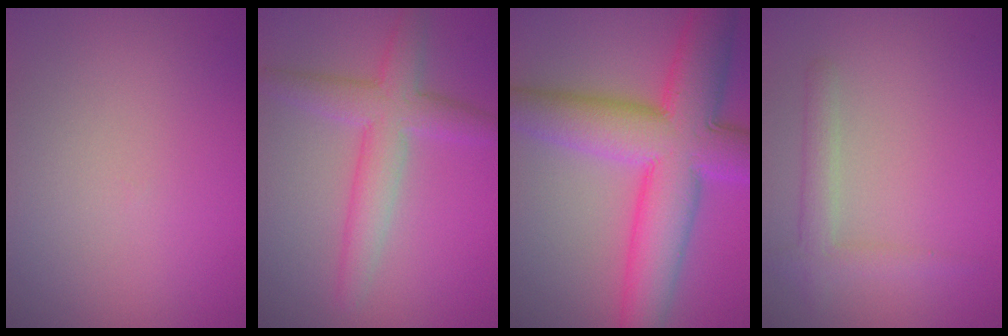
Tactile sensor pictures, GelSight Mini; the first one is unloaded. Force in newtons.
{"total": 4.6, "press": 4.6, "slide": 0.1}
{"total": 11.5, "press": 11.5, "slide": 0.2}
{"total": 2.2, "press": 2.2, "slide": 0.1}